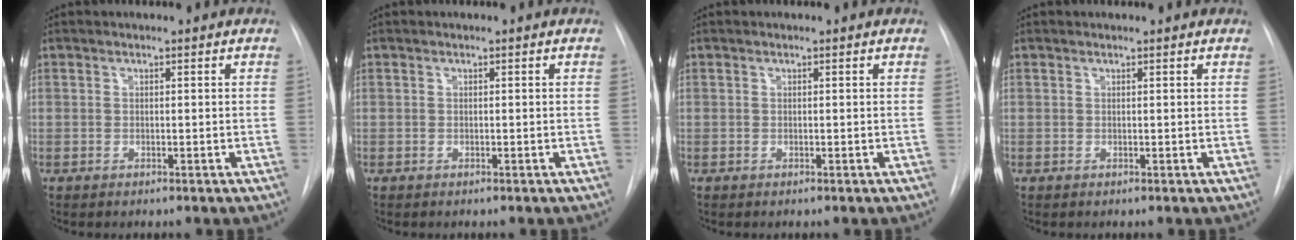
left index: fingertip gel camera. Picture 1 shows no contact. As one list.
[{"total": 0.0}, {"total": 0.0}, {"total": 0.9, "force": [0.9, 0.1, 0.1], "torque": [-0.009, 0.007, 0.013]}]